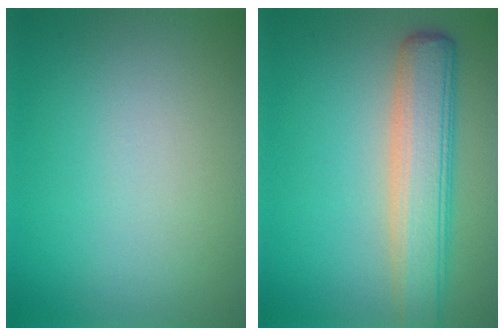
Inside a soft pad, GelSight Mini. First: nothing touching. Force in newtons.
{"total": 5.8, "press": 5.8, "slide": 0.5}